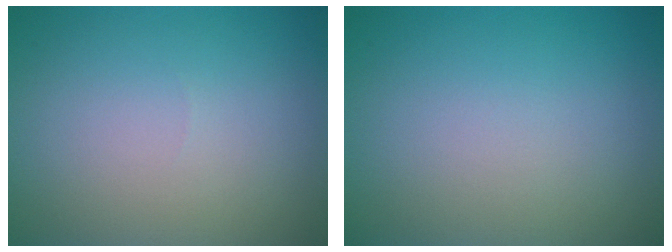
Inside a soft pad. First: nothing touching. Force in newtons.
{"total": 0.0}